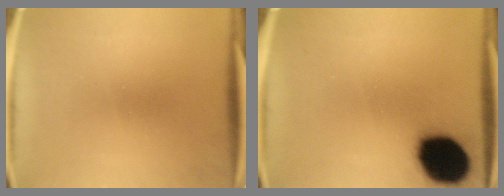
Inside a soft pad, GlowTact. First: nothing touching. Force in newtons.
{"total": 19.0}